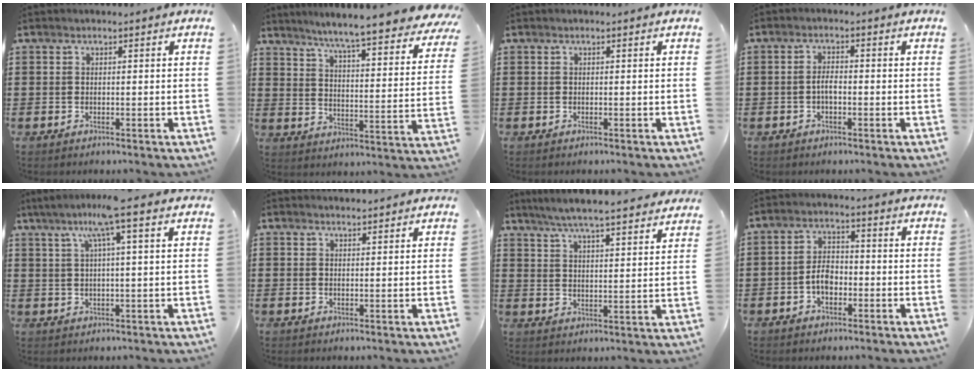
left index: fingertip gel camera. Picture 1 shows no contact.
{"total": 6.3, "force": [5.7, -0.7, 2.5], "torque": [-0.069, -0.051, 0.089]}
{"total": 0.0}
{"total": 2.4, "force": [-0.7, 1.0, 2.1], "torque": [-0.048, 0.000, -0.016]}
{"total": 6.9, "force": [3.4, -0.3, 6.0], "torque": [-0.124, 0.007, 0.056]}
{"total": 1.3, "force": [1.3, 0.2, 0.0], "torque": [-0.003, 0.003, 0.025]}
{"total": 5.7, "force": [5.3, -0.4, 2.1], "torque": [-0.061, -0.030, 0.092]}
{"total": 4.0, "force": [-1.3, 2.4, 2.9], "torque": [-0.068, 0.001, -0.030]}